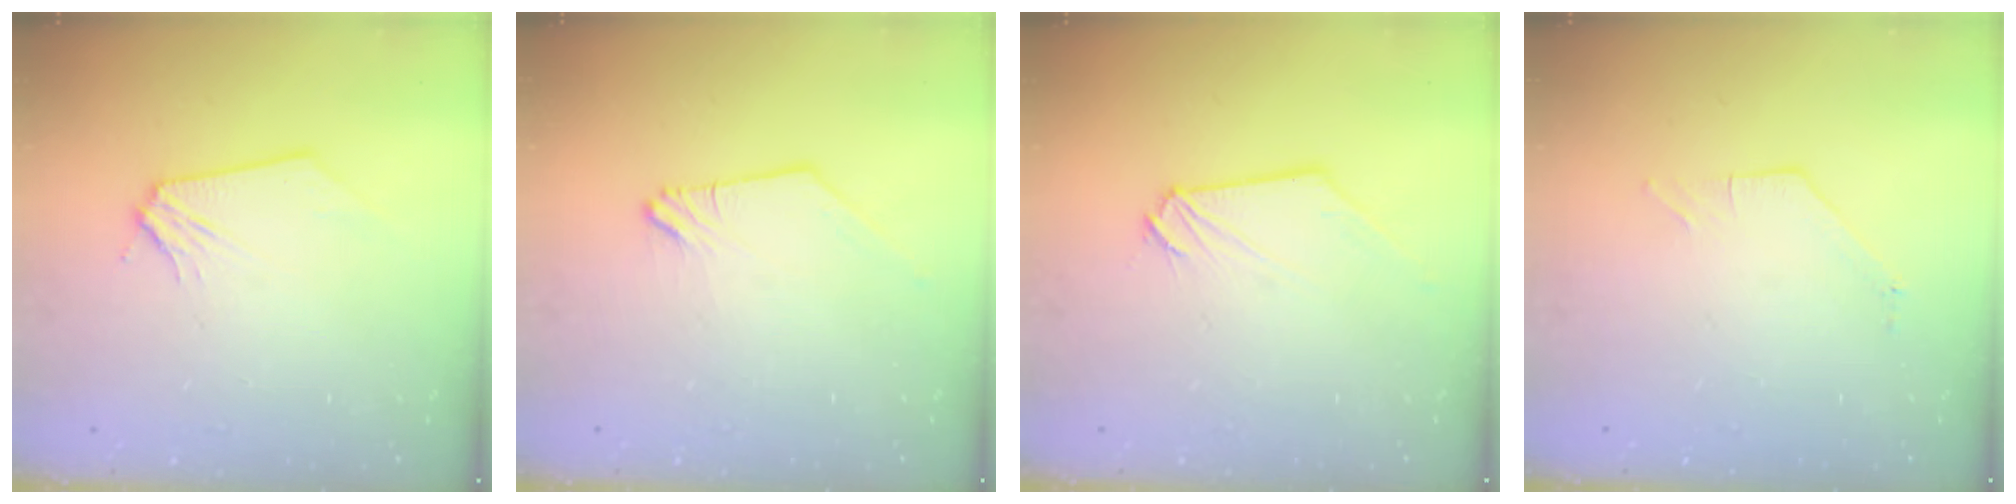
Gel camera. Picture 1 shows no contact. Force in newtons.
{"total": 0.0}
{"total": 0.9, "press": 0.9, "slide": 0.2}
{"total": 1.5, "press": 1.5, "slide": 0.3}